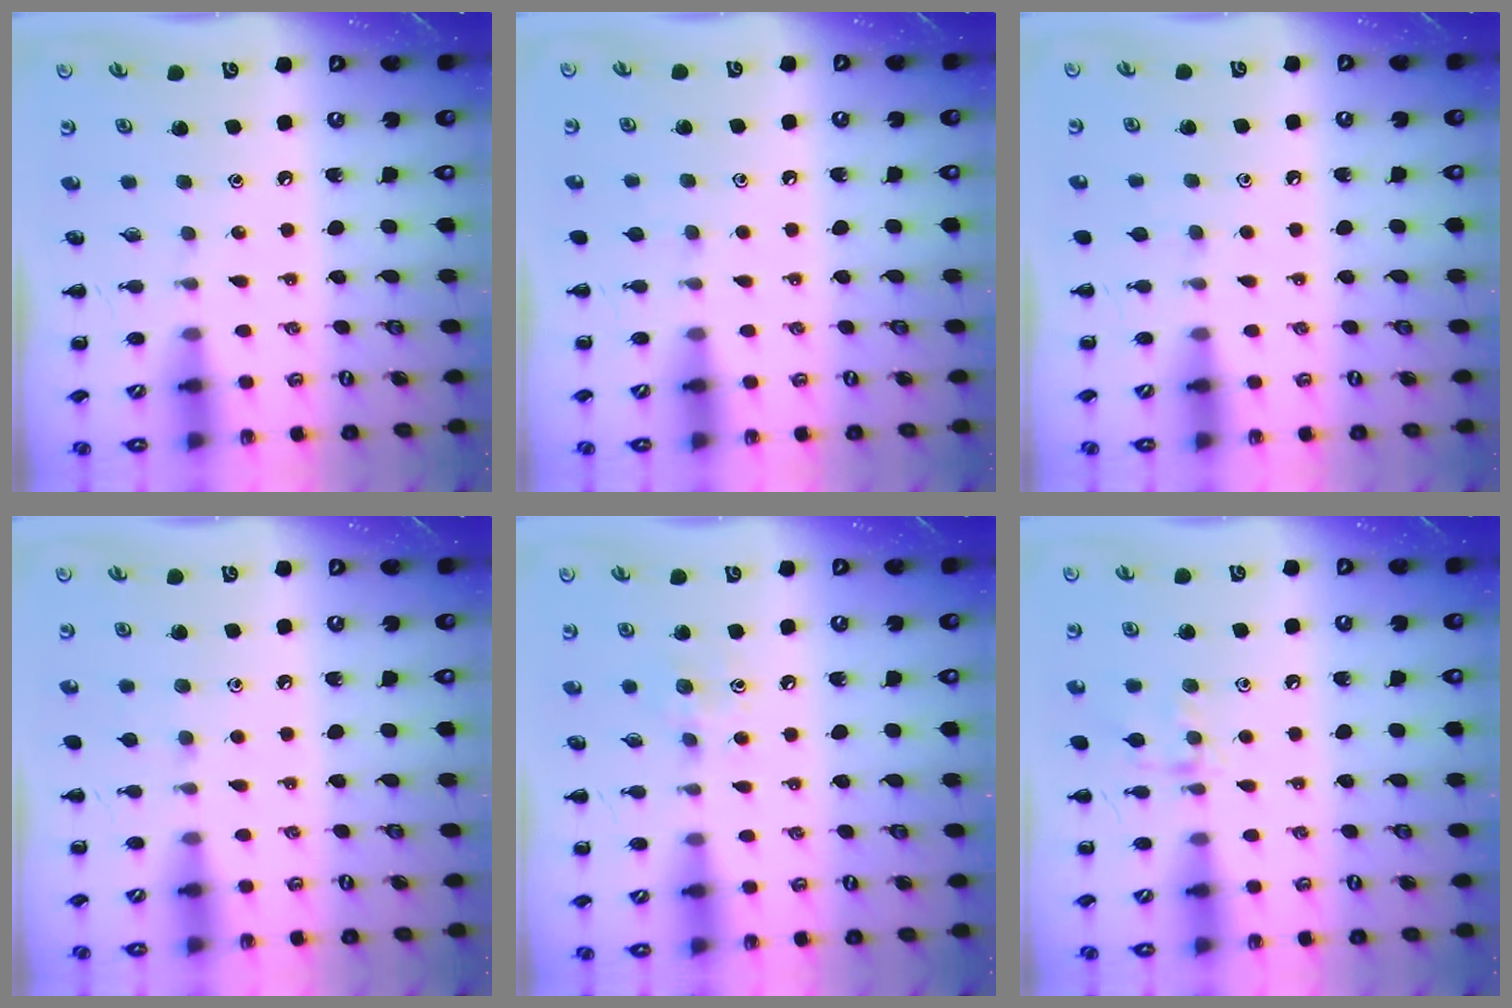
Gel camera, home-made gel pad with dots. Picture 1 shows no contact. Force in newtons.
{"total": 2.3, "press": 2.0, "slide": 1.1}
{"total": 2.3, "press": 2.0, "slide": 1.1}
{"total": 3.7, "press": 3.5, "slide": 1.2}
{"total": 6.8, "press": 6.6, "slide": 1.7}
{"total": 7.8, "press": 7.7, "slide": 1.3}